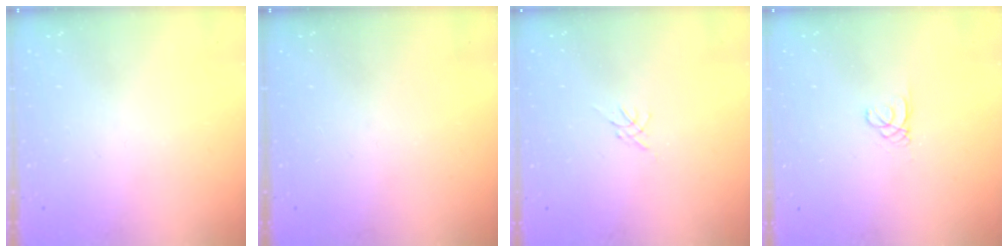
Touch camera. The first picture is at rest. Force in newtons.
{"total": 0.0}
{"total": 0.0}
{"total": 0.6, "press": 0.6, "slide": 0.1}